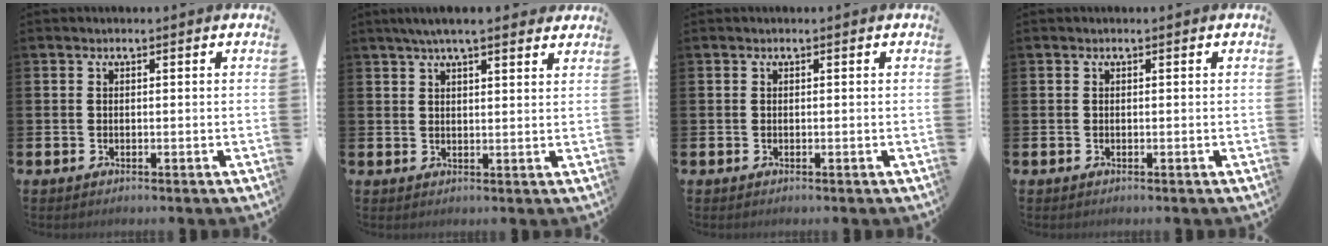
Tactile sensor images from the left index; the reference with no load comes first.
{"total": 5.1, "force": [4.4, 0.7, 2.5], "torque": [-0.045, -0.010, 0.077]}
{"total": 0.0}
{"total": 0.0}